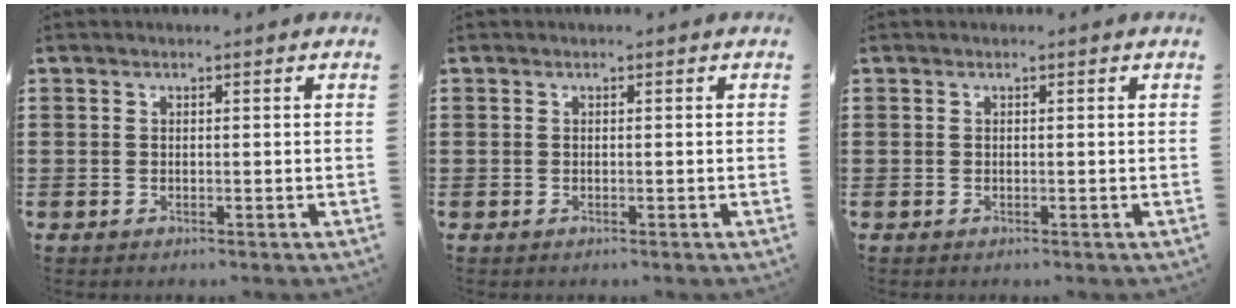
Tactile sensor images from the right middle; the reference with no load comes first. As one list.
[{"total": 0.0}, {"total": 0.0}]